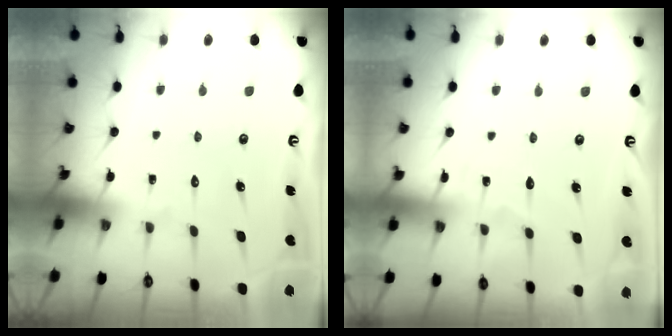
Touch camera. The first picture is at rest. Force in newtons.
{"total": 3.1, "press": 3.1, "slide": 0.3}